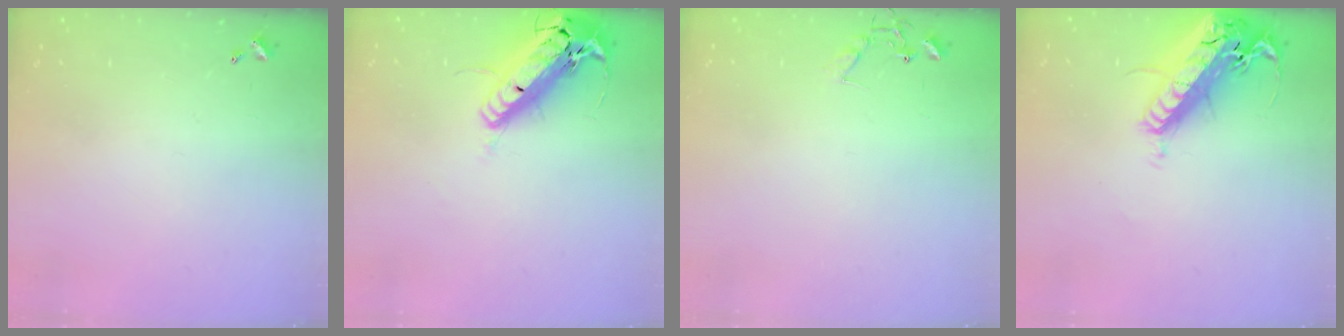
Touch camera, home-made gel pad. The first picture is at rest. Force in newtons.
{"total": 22.0, "press": 21.5, "slide": 4.5}
{"total": 7.5, "press": 7.5, "slide": 0.4}
{"total": 26.2, "press": 25.6, "slide": 5.5}